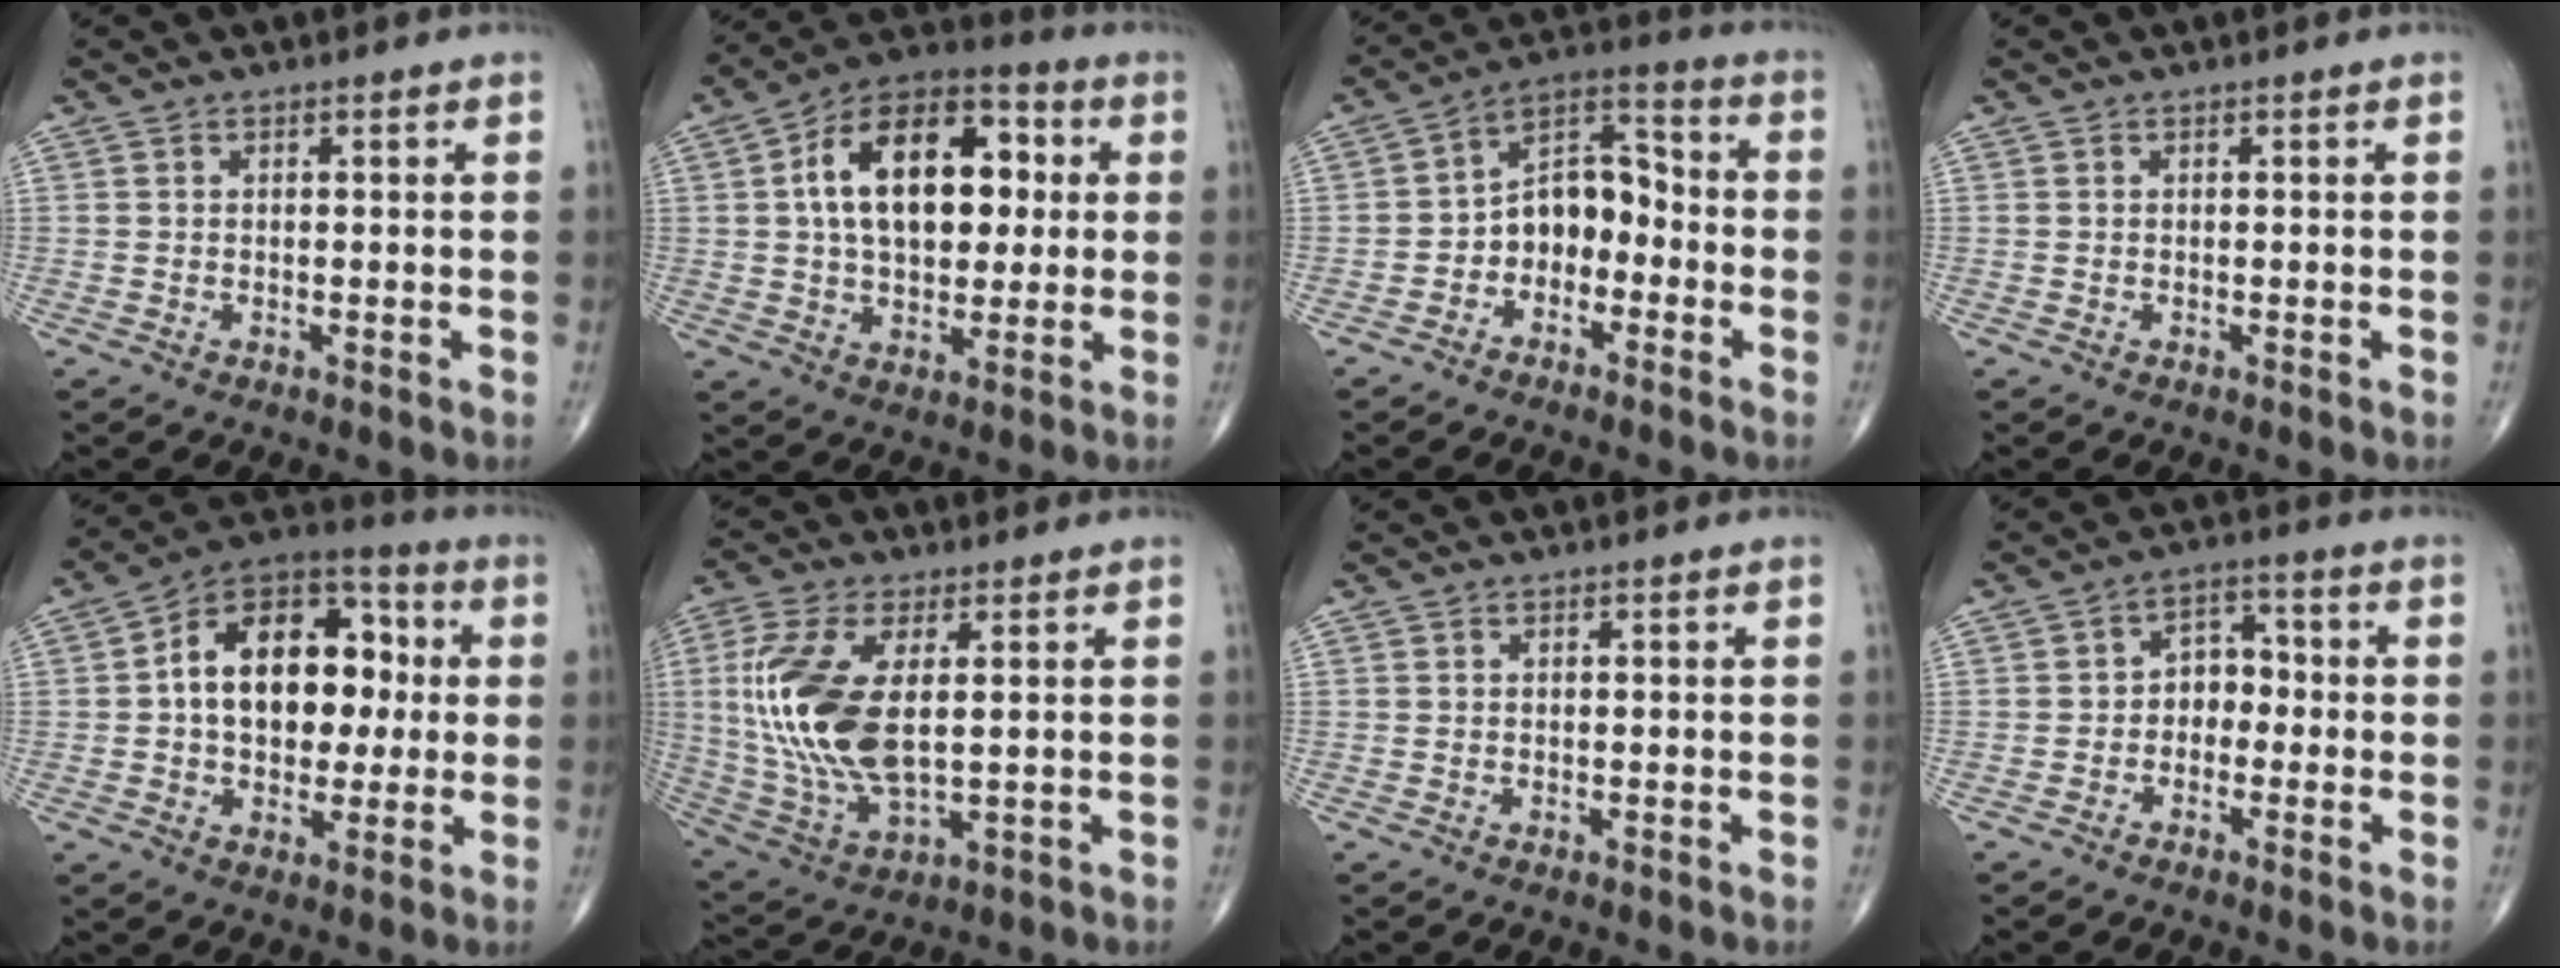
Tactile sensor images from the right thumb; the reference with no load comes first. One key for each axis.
{"total": 19.8, "fx": 3.4, "fy": 11.7, "fz": 15.6, "tx": -0.220, "ty": 0.022, "tz": 0.050}
{"total": 9.6, "fx": -2.5, "fy": 6.6, "fz": 6.4, "tx": -0.075, "ty": 0.048, "tz": -0.060}
{"total": 0.0}
{"total": 19.0, "fx": 1.8, "fy": 12.4, "fz": 14.3, "tx": -0.177, "ty": 0.031, "tz": 0.023}
{"total": 16.9, "fx": 2.0, "fy": 8.0, "fz": 14.7, "tx": -0.327, "ty": -0.012, "tz": 0.048}
{"total": 0.0}
{"total": 4.9, "fx": -1.0, "fy": 3.8, "fz": 3.0, "tx": -0.018, "ty": 0.026, "tz": -0.033}